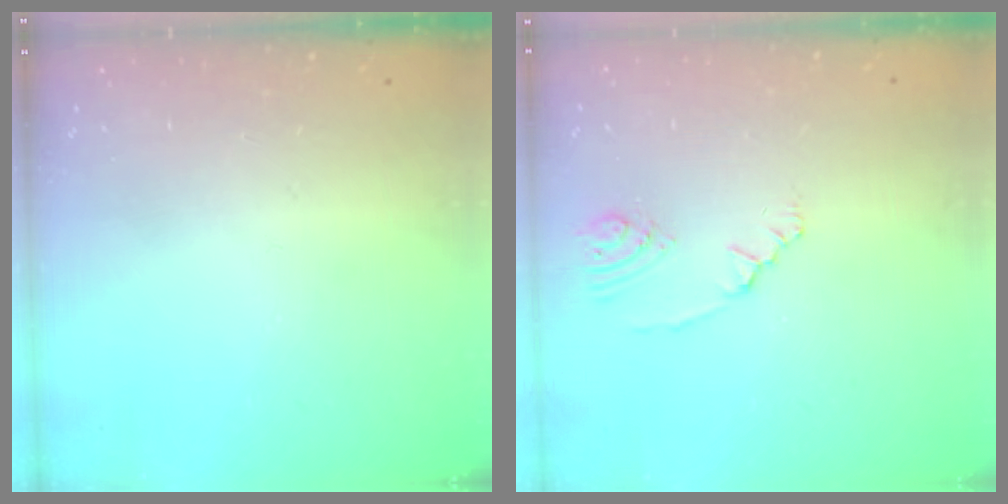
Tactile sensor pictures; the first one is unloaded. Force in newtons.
{"total": 2.5, "press": 2.2, "slide": 1.1}